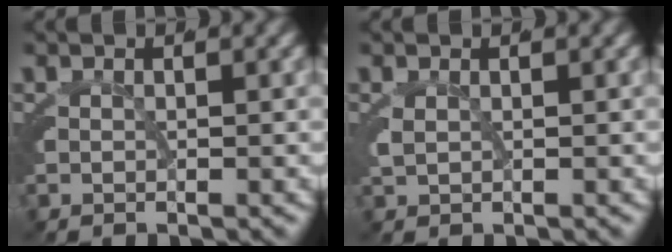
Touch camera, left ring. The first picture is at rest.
{"total": 0.8, "force": [0.0, 0.6, 0.5], "torque": [-0.023, -0.009, 0.006]}